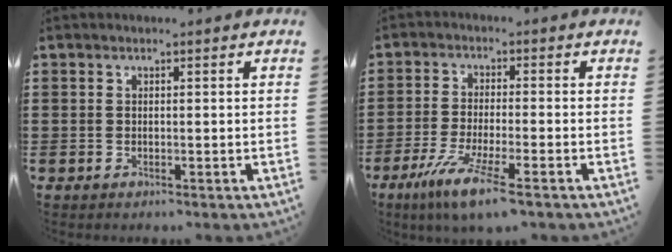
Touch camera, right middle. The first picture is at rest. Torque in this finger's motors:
{"motor_torque": [1.62, -0.36, 0.75, 0.17]}